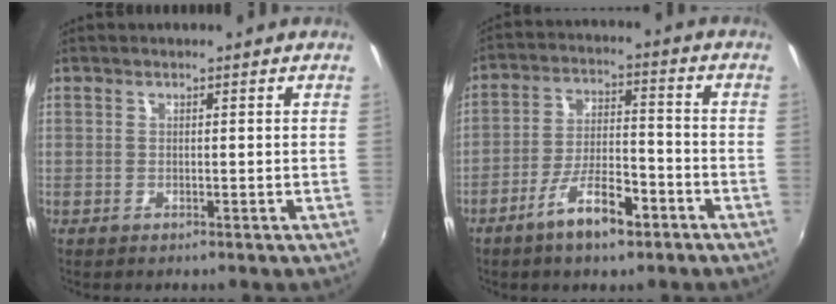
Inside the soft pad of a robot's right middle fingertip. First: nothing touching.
{"total": 9.4, "force": [-5.8, 3.1, 6.7], "torque": [-0.131, 0.003, -0.097]}